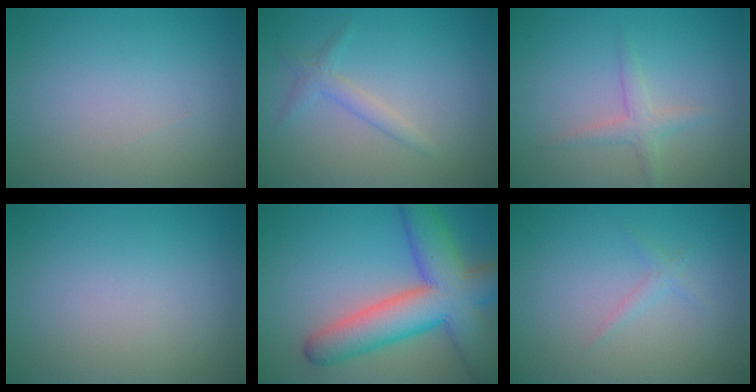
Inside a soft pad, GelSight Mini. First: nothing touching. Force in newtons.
{"total": 1.6, "press": 1.6, "slide": 0.0}
{"total": 1.9, "press": 1.9, "slide": 0.1}
{"total": 0.0}
{"total": 10.3, "press": 10.3, "slide": 0.5}
{"total": 1.0, "press": 1.0, "slide": 0.0}